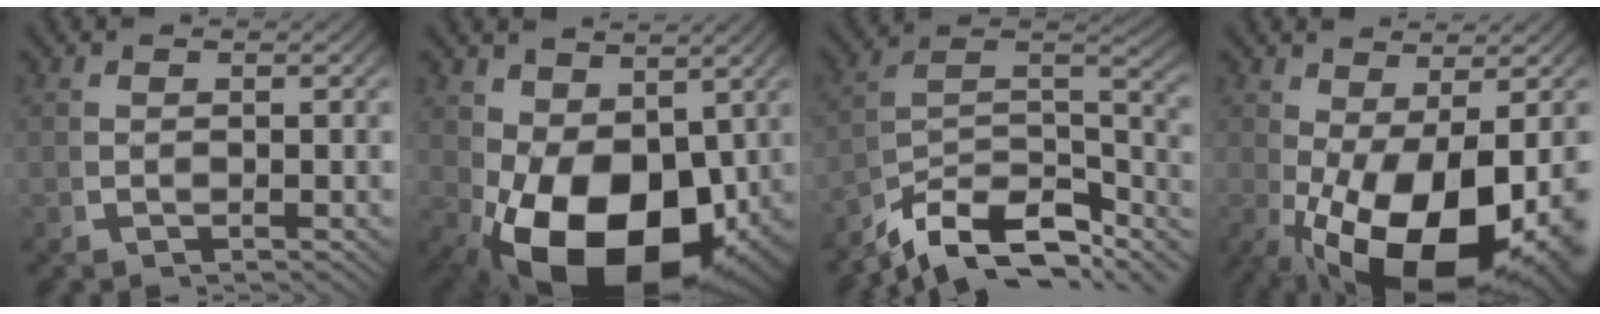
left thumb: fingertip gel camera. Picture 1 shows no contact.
{"total": 14.6, "force": [-2.9, 9.2, 10.9], "torque": [-0.201, -0.076, -0.008]}
{"total": 11.8, "force": [-4.9, 7.1, 8.2], "torque": [-0.158, -0.041, -0.060]}
{"total": 15.3, "force": [-3.2, 8.6, 12.2], "torque": [-0.219, -0.072, -0.005]}